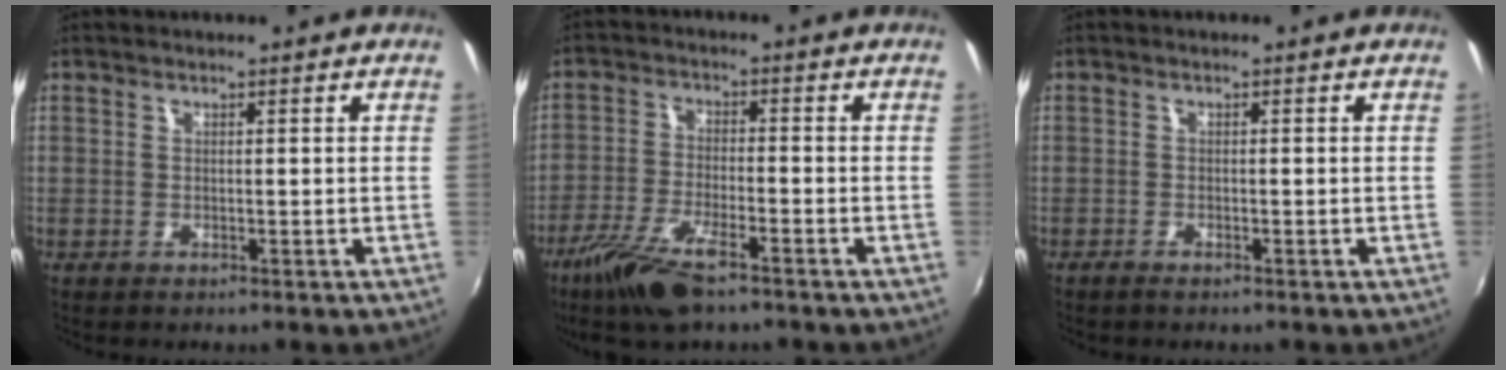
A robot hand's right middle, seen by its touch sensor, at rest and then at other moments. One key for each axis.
{"total": 11.0, "fx": -7.4, "fy": 2.8, "fz": 7.6, "tx": -0.173, "ty": -0.027, "tz": -0.145}
{"total": 1.3, "fx": -1.1, "fy": 0.2, "fz": 0.7, "tx": -0.017, "ty": -0.004, "tz": -0.023}